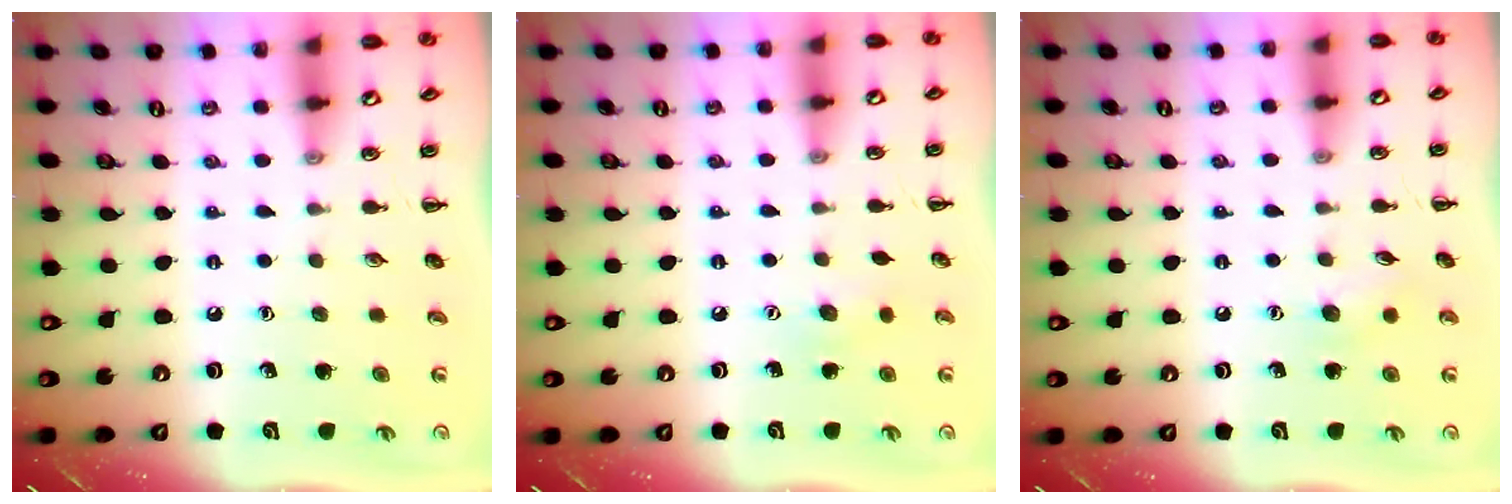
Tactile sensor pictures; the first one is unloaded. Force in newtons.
{"total": 6.2, "press": 6.1, "slide": 1.3}
{"total": 6.3, "press": 6.1, "slide": 1.7}